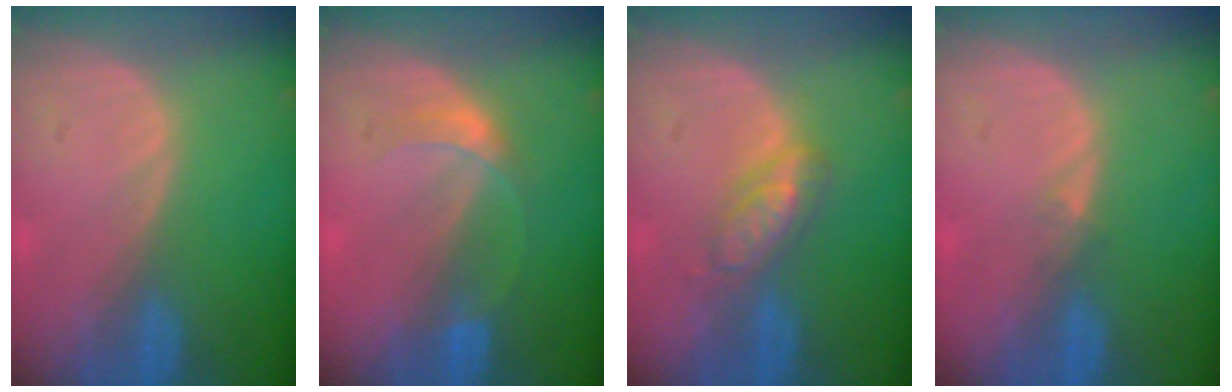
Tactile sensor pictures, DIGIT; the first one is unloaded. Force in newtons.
{"total": 2.9, "press": 2.9, "slide": 0.1}
{"total": 4.6, "press": 4.5, "slide": 1.2}
{"total": 0.9, "press": 0.7, "slide": 0.6}